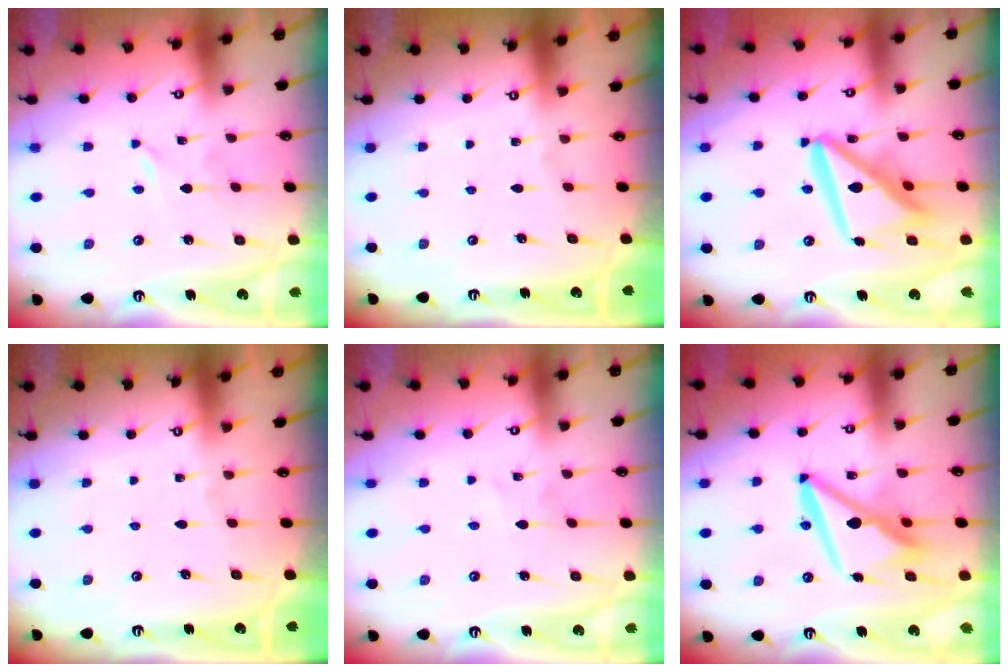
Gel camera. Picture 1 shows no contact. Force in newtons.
{"total": 0.0}
{"total": 16.1, "press": 16.0, "slide": 2.0}
{"total": 0.0}
{"total": 2.3, "press": 2.3, "slide": 0.2}
{"total": 11.6, "press": 11.5, "slide": 1.3}